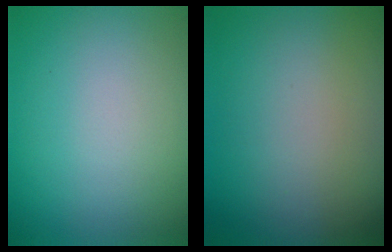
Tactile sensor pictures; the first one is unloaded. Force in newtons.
{"total": 0.0}